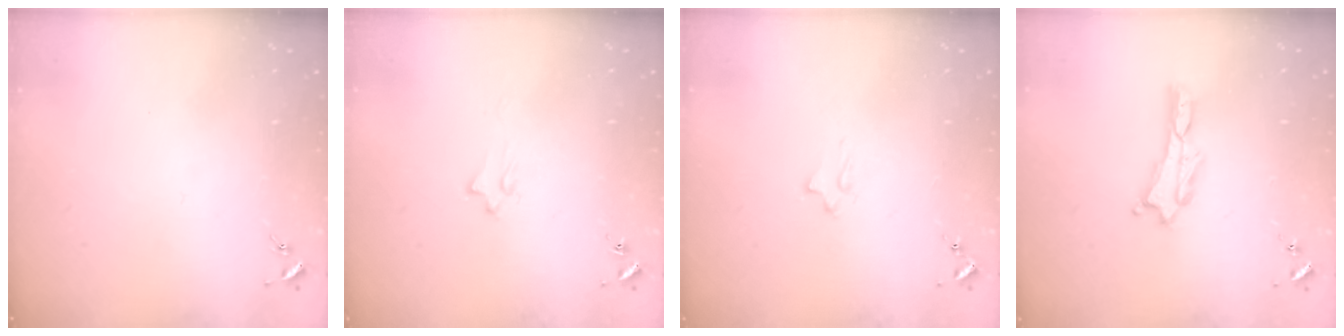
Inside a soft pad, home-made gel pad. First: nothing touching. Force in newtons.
{"total": 1.6, "press": 1.5, "slide": 0.2}
{"total": 2.0, "press": 2.0, "slide": 0.4}
{"total": 0.8, "press": 0.7, "slide": 0.2}